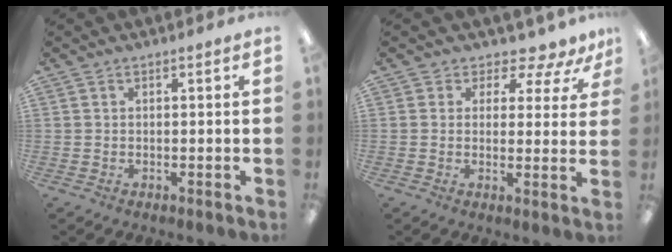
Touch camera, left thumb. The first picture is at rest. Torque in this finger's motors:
{"motor_torque": [-0.02, -0.07, -0.26, -0.22, 0.00]}